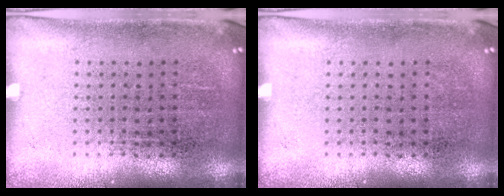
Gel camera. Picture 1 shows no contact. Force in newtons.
{"total": 0.0}